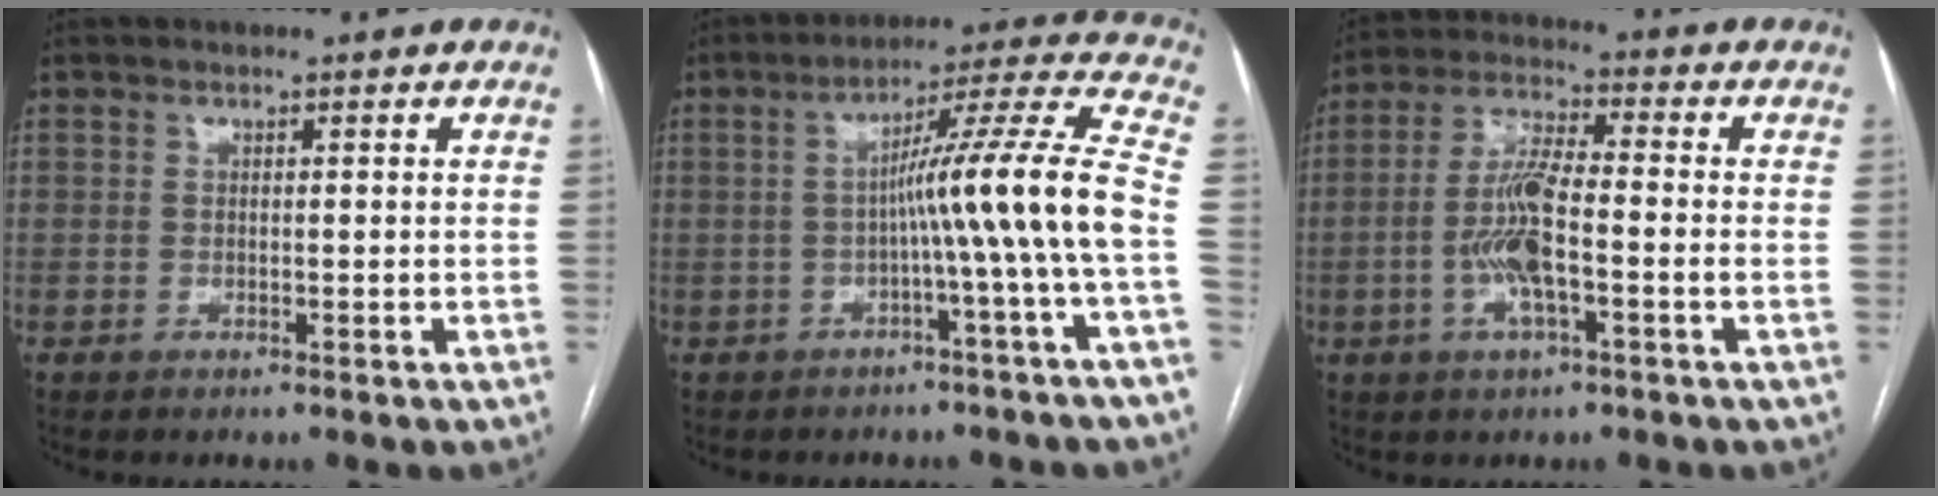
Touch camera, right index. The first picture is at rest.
{"total": 12.3, "force": [-2.5, -2.8, 11.7], "torque": [-0.171, 0.016, -0.040]}
{"total": 9.1, "force": [-2.1, 1.5, 8.8], "torque": [-0.178, 0.005, -0.044]}